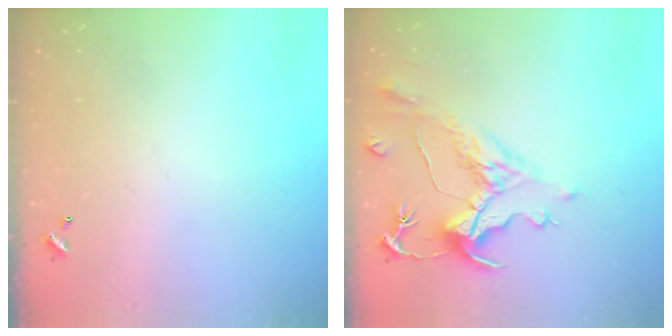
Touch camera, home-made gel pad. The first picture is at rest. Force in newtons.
{"total": 1.4, "press": 0.2, "slide": 1.4}